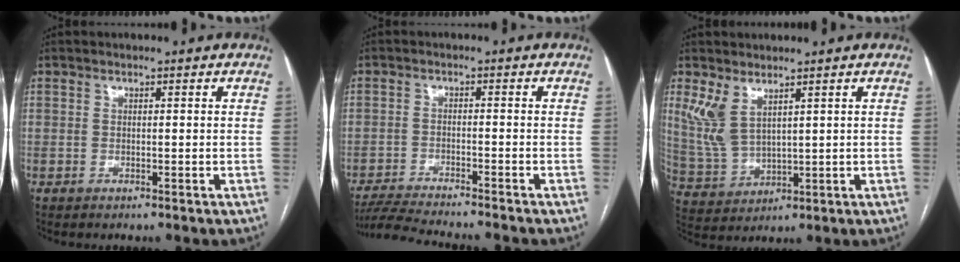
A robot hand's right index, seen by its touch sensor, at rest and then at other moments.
{"total": 10.2, "force": [-9.4, -0.3, 3.9], "torque": [-0.062, -0.014, -0.153]}
{"total": 6.4, "force": [3.7, 2.9, 4.4], "torque": [-0.109, 0.000, 0.090]}